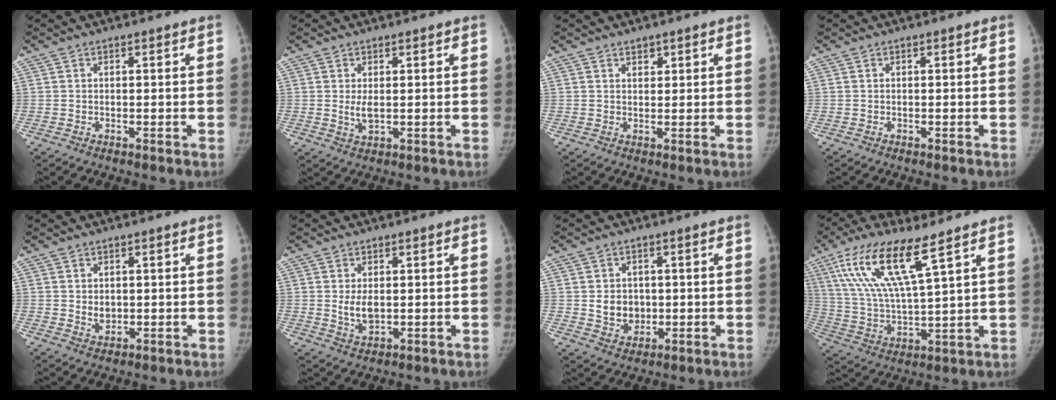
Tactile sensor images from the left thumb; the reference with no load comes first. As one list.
[{"total": 2.6, "force": [0.3, 1.2, 2.3], "torque": [-0.042, -0.008, 0.012]}, {"total": 1.8, "force": [1.3, 1.1, 0.7], "torque": [0.002, -0.008, 0.020]}, {"total": 0.0}, {"total": 2.8, "force": [0.3, 2.2, 1.8], "torque": [-0.019, -0.006, 0.013]}, {"total": 4.2, "force": [0.4, 2.5, 3.4], "torque": [-0.056, -0.011, 0.015]}, {"total": 6.1, "force": [0.2, 5.2, 3.3], "torque": [-0.024, -0.003, 0.014]}, {"total": 15.7, "force": [8.4, 2.9, 12.9], "torque": [-0.270, -0.032, 0.170]}]